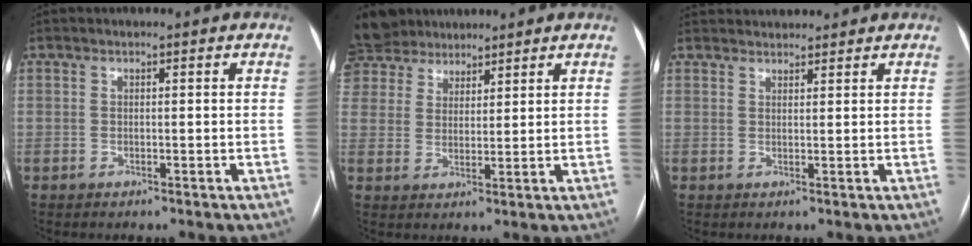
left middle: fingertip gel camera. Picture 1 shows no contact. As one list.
[{"total": 13.2, "force": [10.8, 7.0, 2.9], "torque": [-0.088, 0.042, 0.203]}, {"total": 5.6, "force": [5.4, 1.1, 0.9], "torque": [-0.010, 0.033, 0.076]}]